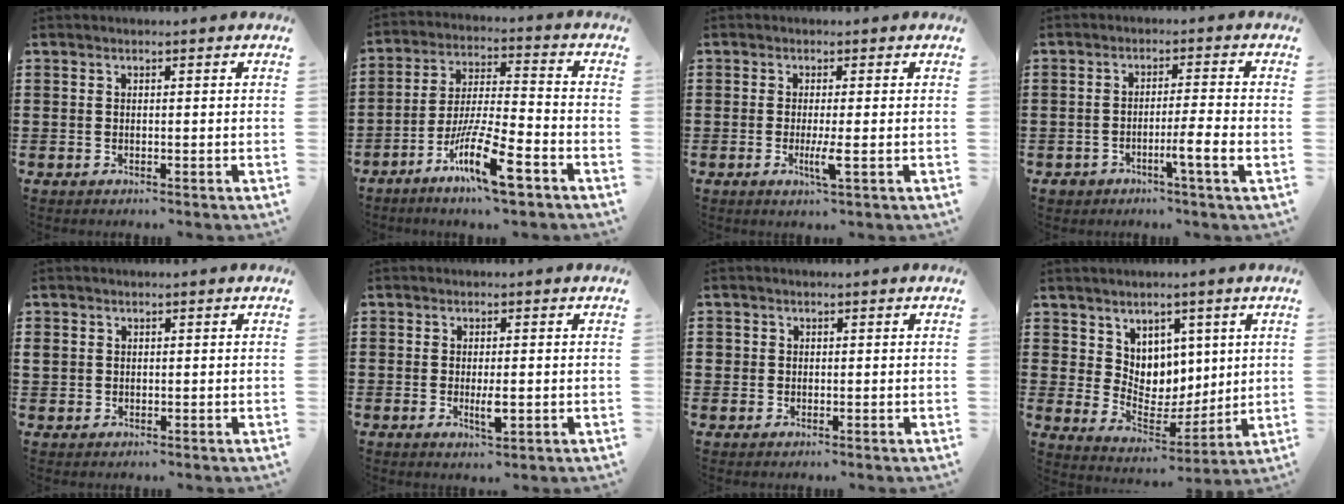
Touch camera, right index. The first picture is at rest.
{"total": 11.7, "force": [-6.8, 1.9, 9.3], "torque": [-0.188, 0.000, -0.129]}
{"total": 3.1, "force": [-0.8, 0.0, 3.0], "torque": [-0.059, -0.011, -0.018]}
{"total": 4.7, "force": [-2.2, 0.1, 4.2], "torque": [-0.067, -0.009, -0.036]}
{"total": 1.2, "force": [0.5, 1.1, 0.2], "torque": [-0.008, 0.006, 0.009]}
{"total": 3.0, "force": [-0.6, 0.9, 2.8], "torque": [-0.056, -0.003, -0.012]}
{"total": 1.0, "force": [0.3, 1.0, 0.1], "torque": [-0.004, 0.005, 0.005]}
{"total": 6.5, "force": [4.3, 4.8, 0.3], "torque": [-0.038, -0.030, 0.084]}